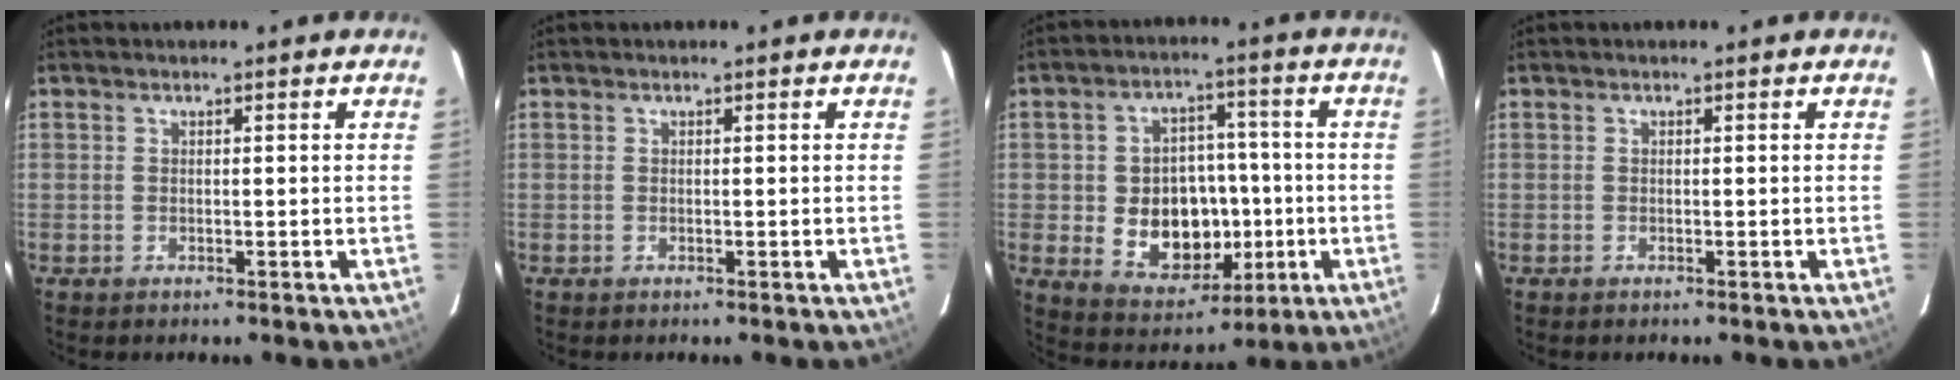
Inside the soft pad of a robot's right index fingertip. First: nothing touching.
{"total": 0.0}
{"total": 13.5, "force": [-2.4, 10.4, 8.3], "torque": [-0.172, 0.011, -0.014]}
{"total": 0.0}